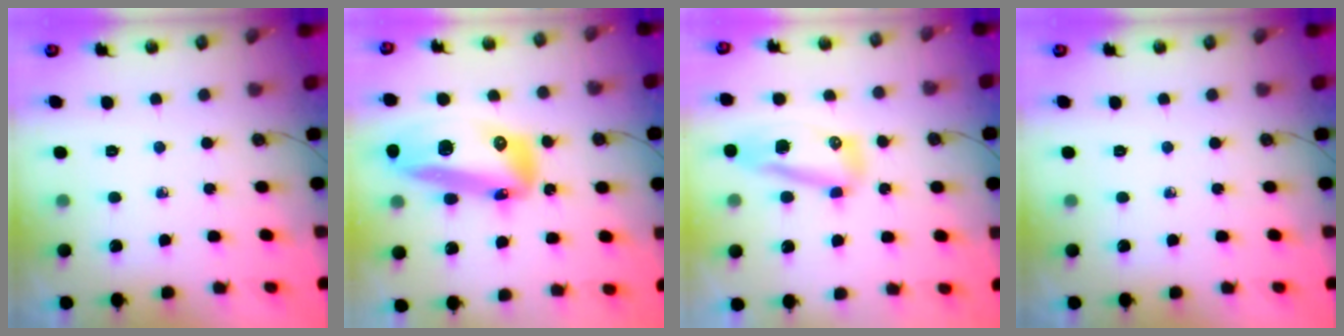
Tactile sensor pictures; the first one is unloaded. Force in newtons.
{"total": 22.0, "press": 21.8, "slide": 3.4}
{"total": 13.3, "press": 11.2, "slide": 7.0}
{"total": 0.0}